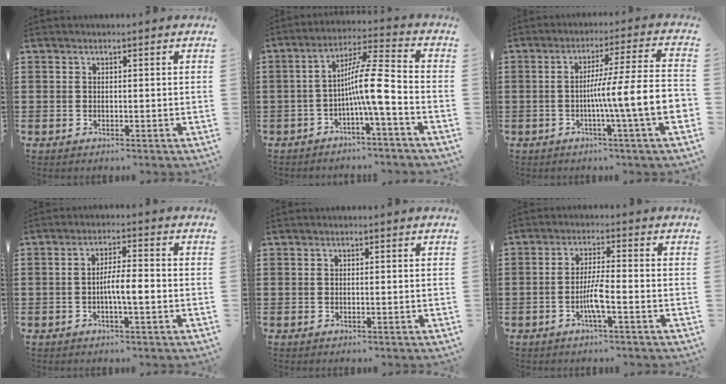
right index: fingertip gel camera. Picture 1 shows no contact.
{"total": 9.2, "force": [-2.2, 1.0, 8.9], "torque": [-0.157, 0.003, -0.043]}
{"total": 11.0, "force": [-2.4, 0.0, 10.8], "torque": [-0.179, -0.015, -0.046]}
{"total": 4.2, "force": [-1.2, 0.6, 4.0], "torque": [-0.071, 0.002, -0.024]}
{"total": 0.0}
{"total": 4.3, "force": [-1.6, 0.1, 4.0], "torque": [-0.084, -0.010, -0.033]}